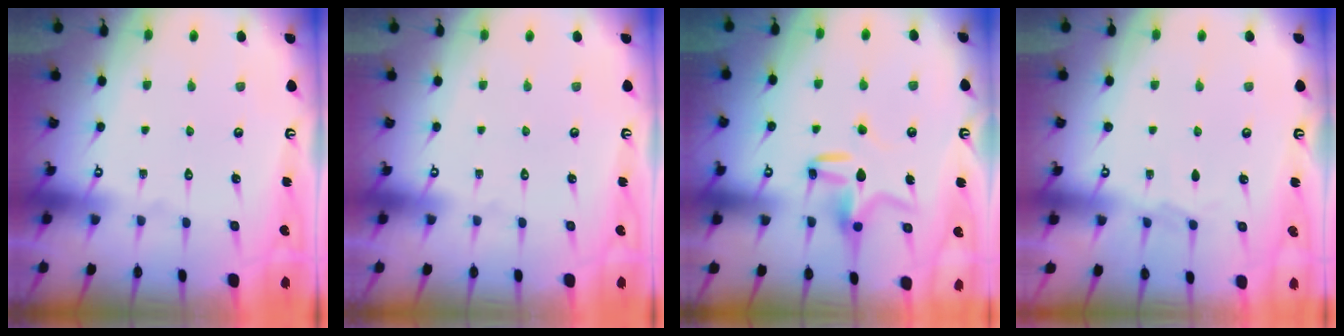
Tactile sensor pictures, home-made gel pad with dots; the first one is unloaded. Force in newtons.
{"total": 0.0}
{"total": 10.6, "press": 10.6, "slide": 0.4}
{"total": 3.5, "press": 3.5, "slide": 0.6}